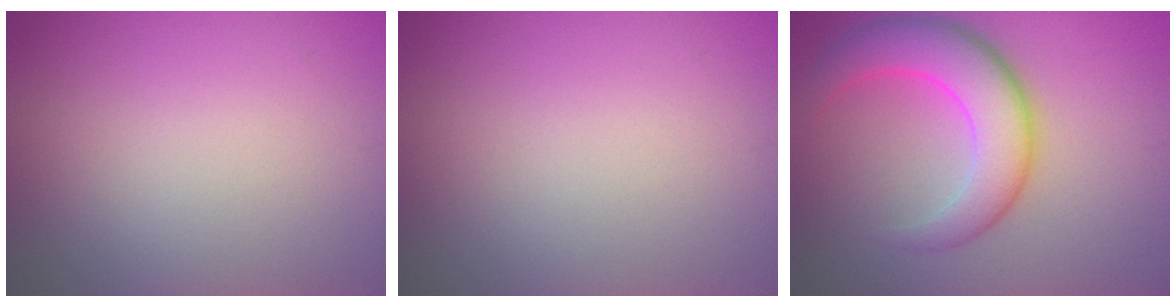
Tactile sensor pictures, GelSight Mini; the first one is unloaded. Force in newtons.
{"total": 0.0}
{"total": 6.6, "press": 6.6, "slide": 0.3}